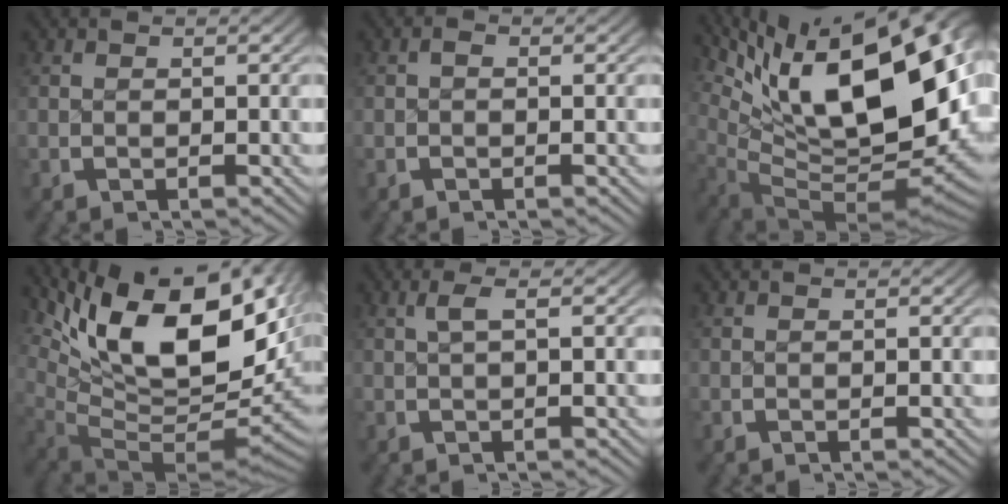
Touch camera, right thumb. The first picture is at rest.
{"total": 0.7, "force": [-0.5, 0.5, 0.3], "torque": [-0.012, -0.002, -0.009]}
{"total": 26.1, "force": [1.0, 15.5, 20.9], "torque": [-0.330, -0.043, 0.034]}
{"total": 20.8, "force": [0.5, 12.6, 16.5], "torque": [-0.297, -0.046, 0.025]}
{"total": 1.4, "force": [0.0, 0.1, 1.4], "torque": [-0.027, 0.005, 0.003]}
{"total": 0.0}